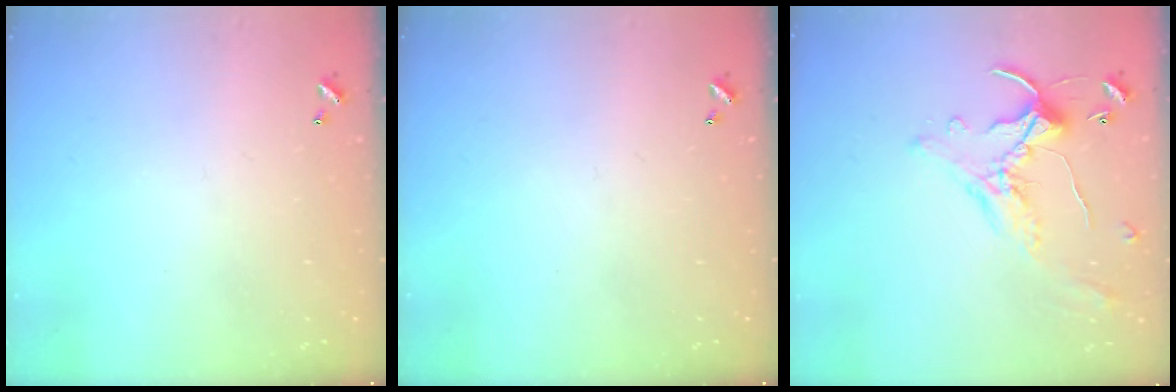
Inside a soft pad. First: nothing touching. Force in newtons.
{"total": 0.0}
{"total": 1.6, "press": 1.2, "slide": 1.0}